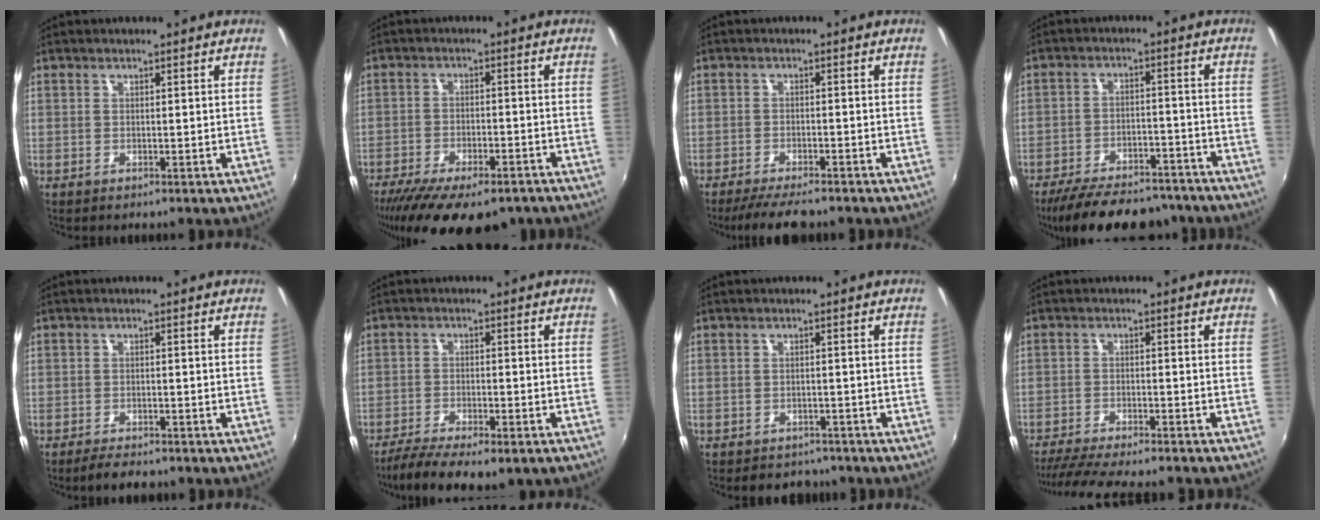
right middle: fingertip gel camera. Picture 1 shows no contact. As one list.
[{"total": 18.6, "force": [-13.9, 6.3, 10.6], "torque": [-0.214, -0.055, -0.202]}, {"total": 7.2, "force": [-6.1, 1.2, 3.6], "torque": [-0.083, -0.020, -0.102]}, {"total": 20.1, "force": [-17.0, 6.8, 8.4], "torque": [-0.169, 0.000, -0.229]}, {"total": 4.1, "force": [-3.5, 1.1, 1.8], "torque": [-0.045, -0.007, -0.059]}, {"total": 10.8, "force": [-8.0, 3.0, 6.6], "torque": [-0.147, -0.037, -0.132]}, {"total": 5.5, "force": [-4.7, 2.7, 1.1], "torque": [-0.027, -0.003, -0.064]}, {"total": 12.9, "force": [-11.4, 1.5, 5.9], "torque": [-0.128, -0.024, -0.178]}]